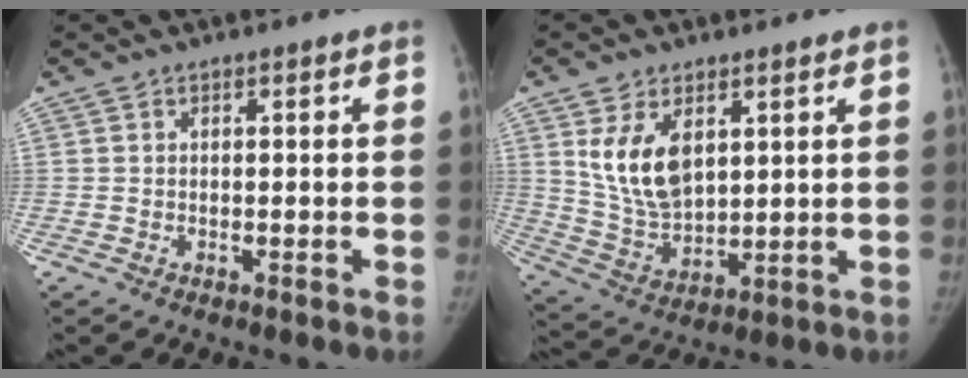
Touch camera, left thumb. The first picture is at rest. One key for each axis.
{"total": 11.4, "fx": 4.2, "fy": 6.7, "fz": 8.2, "tx": -0.133, "ty": -0.023, "tz": 0.097}